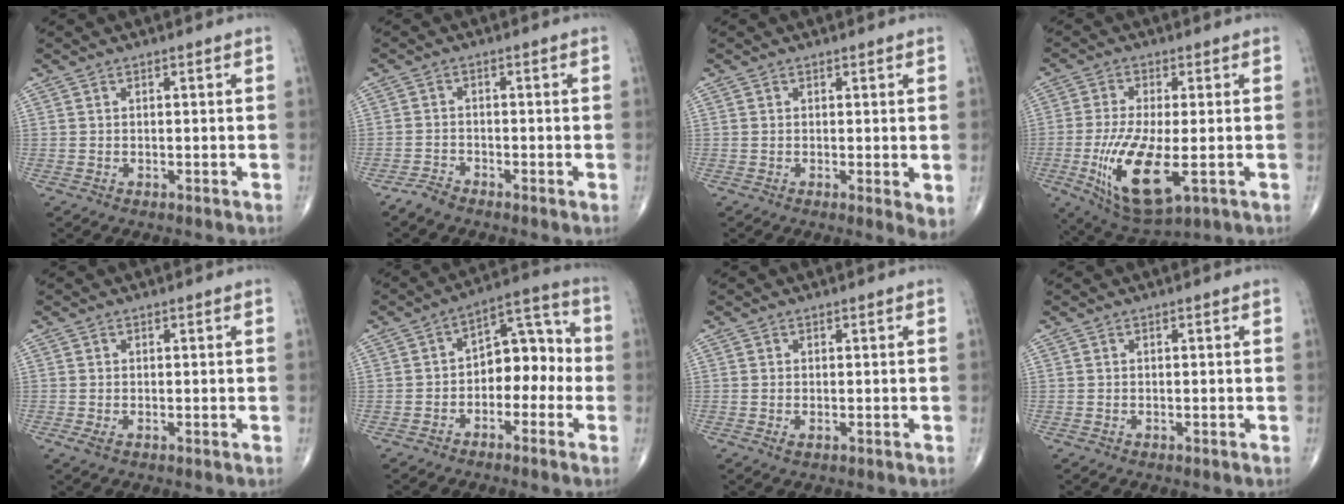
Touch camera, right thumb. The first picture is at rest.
{"total": 2.4, "force": [-2.2, 0.5, 0.7], "torque": [-0.015, -0.003, -0.050]}
{"total": 3.1, "force": [-0.3, 0.8, 2.9], "torque": [-0.045, -0.012, -0.011]}
{"total": 14.0, "force": [-3.6, 4.9, 12.6], "torque": [-0.253, -0.019, -0.052]}
{"total": 1.3, "force": [-0.5, 0.5, 1.1], "torque": [-0.027, -0.005, -0.015]}
{"total": 10.1, "force": [-2.1, 6.5, 7.3], "torque": [-0.066, 0.046, -0.047]}
{"total": 0.5, "force": [-0.2, 0.2, 0.4], "torque": [-0.011, -0.002, -0.006]}
{"total": 0.0}